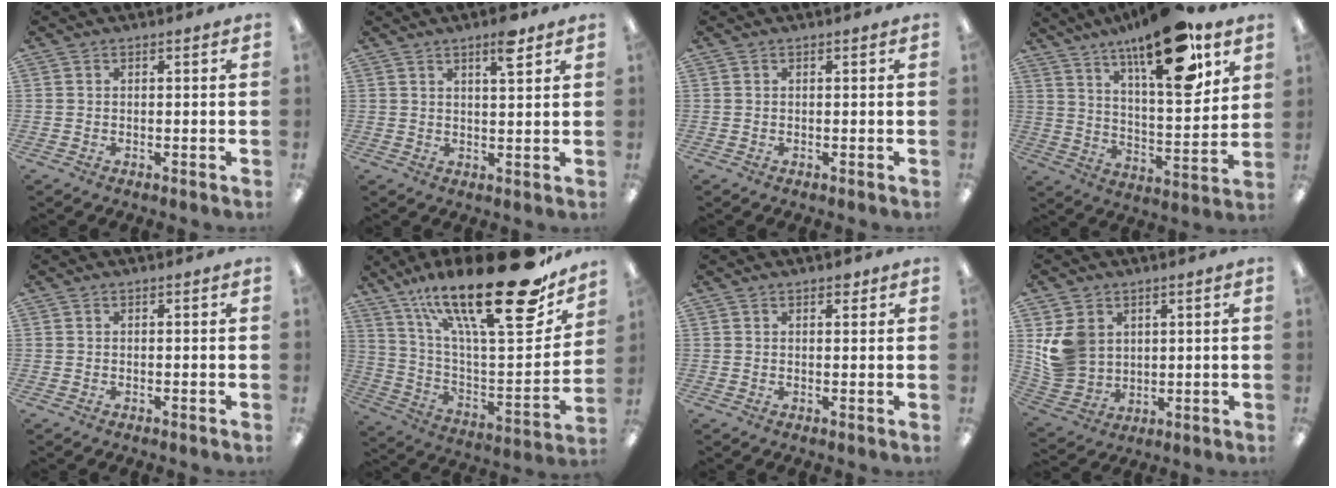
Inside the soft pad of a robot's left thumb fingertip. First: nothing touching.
{"total": 5.5, "force": [3.6, 1.3, 3.9], "torque": [-0.054, -0.014, 0.055]}
{"total": 0.0}
{"total": 21.2, "force": [13.9, 6.6, 14.7], "torque": [-0.225, -0.080, 0.223]}
{"total": 0.0}
{"total": 29.2, "force": [19.2, 7.8, 20.6], "torque": [-0.324, -0.128, 0.312]}
{"total": 1.9, "force": [1.4, 1.0, 0.8], "torque": [-0.001, -0.005, 0.021]}
{"total": 9.5, "force": [3.2, 8.2, 3.5], "torque": [-0.074, -0.004, 0.070]}